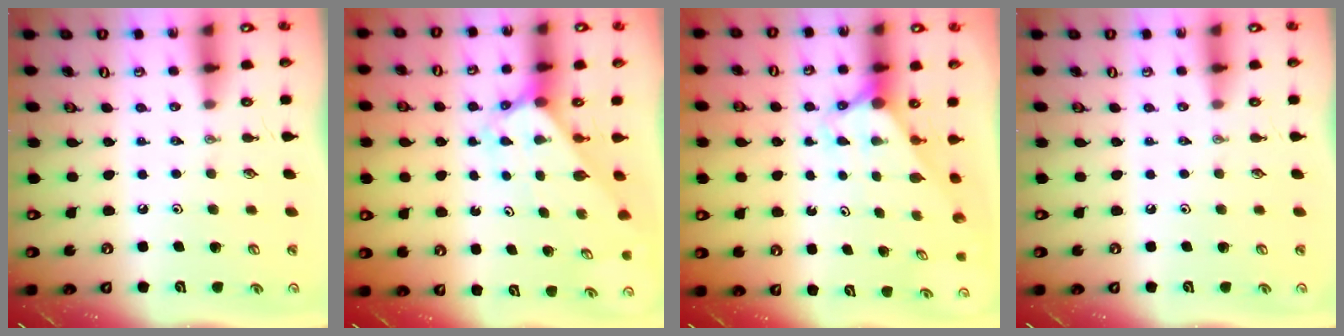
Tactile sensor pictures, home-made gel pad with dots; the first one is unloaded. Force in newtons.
{"total": 3.0, "press": 2.9, "slide": 0.4}
{"total": 2.9, "press": 2.9, "slide": 0.0}
{"total": 0.0}